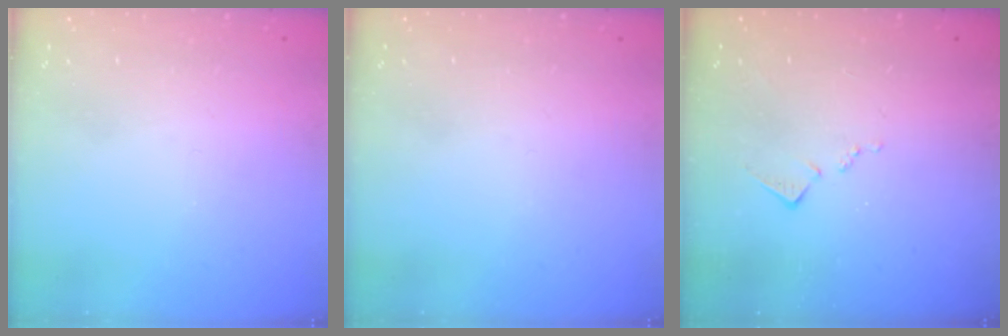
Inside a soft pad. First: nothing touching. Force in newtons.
{"total": 0.0}
{"total": 8.0, "press": 8.0, "slide": 0.4}